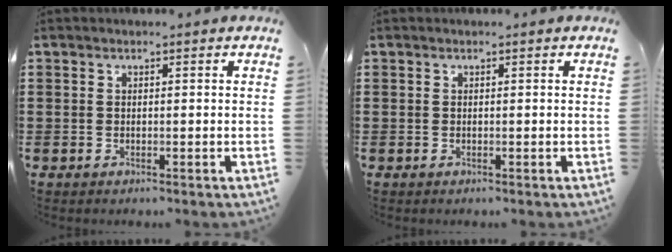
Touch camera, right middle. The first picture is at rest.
{"total": 0.0}